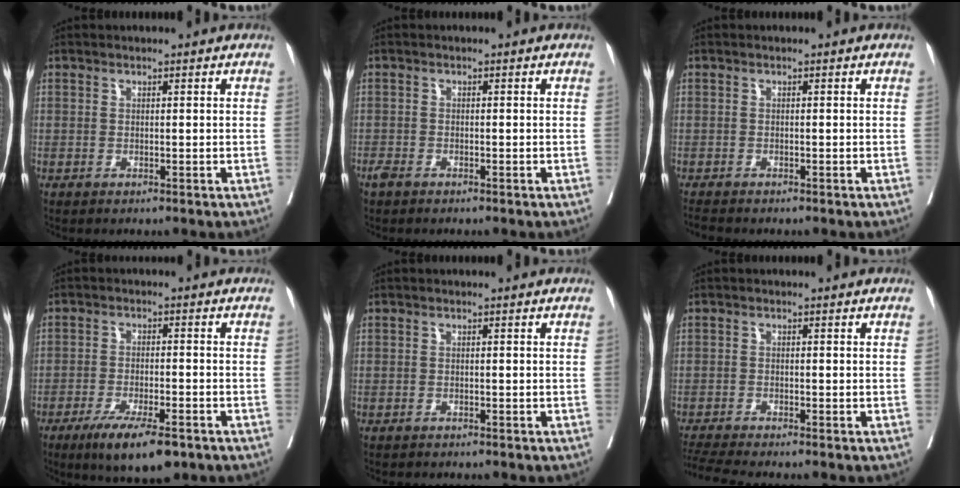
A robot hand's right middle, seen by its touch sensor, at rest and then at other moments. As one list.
[{"total": 1.3, "force": [-1.1, 0.5, 0.6], "torque": [-0.021, -0.004, -0.021]}, {"total": 1.6, "force": [-1.5, 0.0, 0.4], "torque": [-0.011, -0.006, -0.027]}, {"total": 9.1, "force": [-5.9, 2.0, 6.6], "torque": [-0.106, -0.015, -0.094]}, {"total": 0.5, "force": [-0.5, 0.1, 0.1], "torque": [-0.007, -0.001, -0.011]}, {"total": 4.4, "force": [-4.0, -1.0, 1.5], "torque": [-0.028, -0.017, -0.074]}]